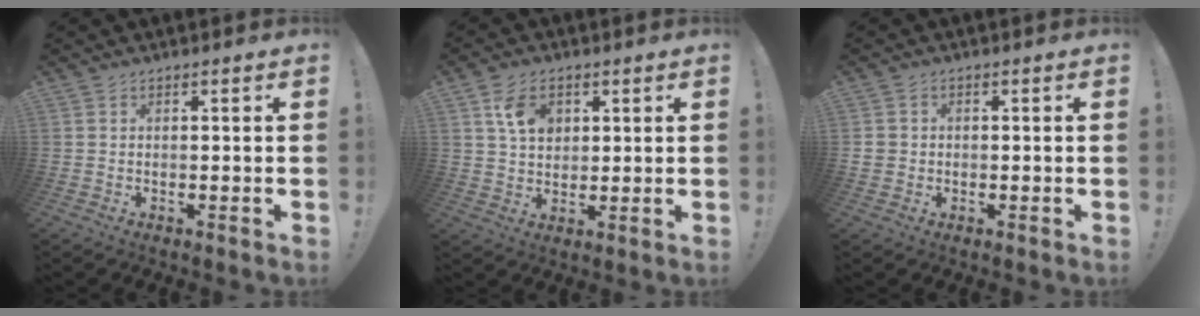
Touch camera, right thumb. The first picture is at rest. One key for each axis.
{"total": 8.6, "fx": 3.7, "fy": 6.1, "fz": 4.7, "tx": -0.072, "ty": -0.003, "tz": 0.070}
{"total": 2.3, "fx": -0.1, "fy": 2.2, "fz": 0.7, "tx": -0.005, "ty": 0.004, "tz": -0.001}